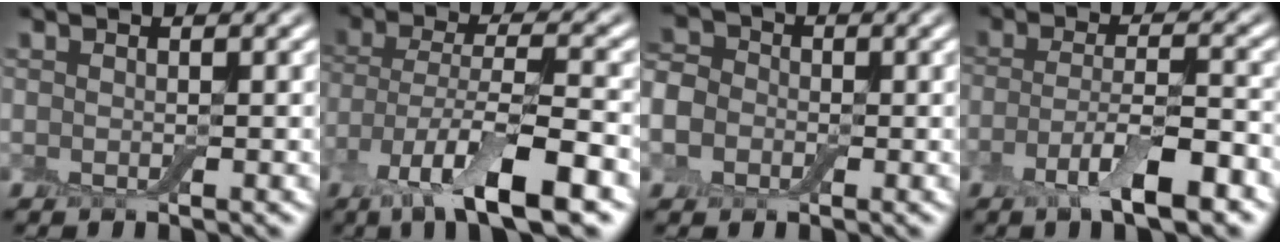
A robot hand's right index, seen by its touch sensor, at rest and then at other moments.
{"total": 9.0, "force": [-4.5, 2.6, 7.4], "torque": [-0.138, -0.007, -0.084]}
{"total": 6.5, "force": [-1.6, 5.6, 2.8], "torque": [-0.056, 0.005, -0.066]}
{"total": 5.9, "force": [-2.8, 1.6, 4.9], "torque": [-0.094, -0.002, -0.054]}